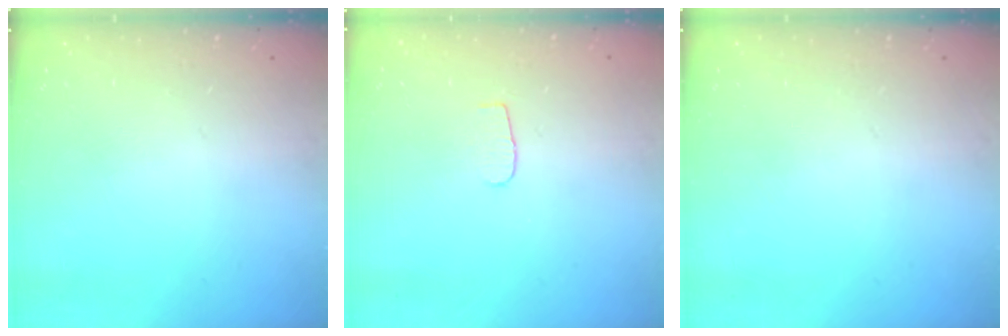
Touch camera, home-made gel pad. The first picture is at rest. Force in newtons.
{"total": 3.8, "press": 3.7, "slide": 0.4}
{"total": 0.0}